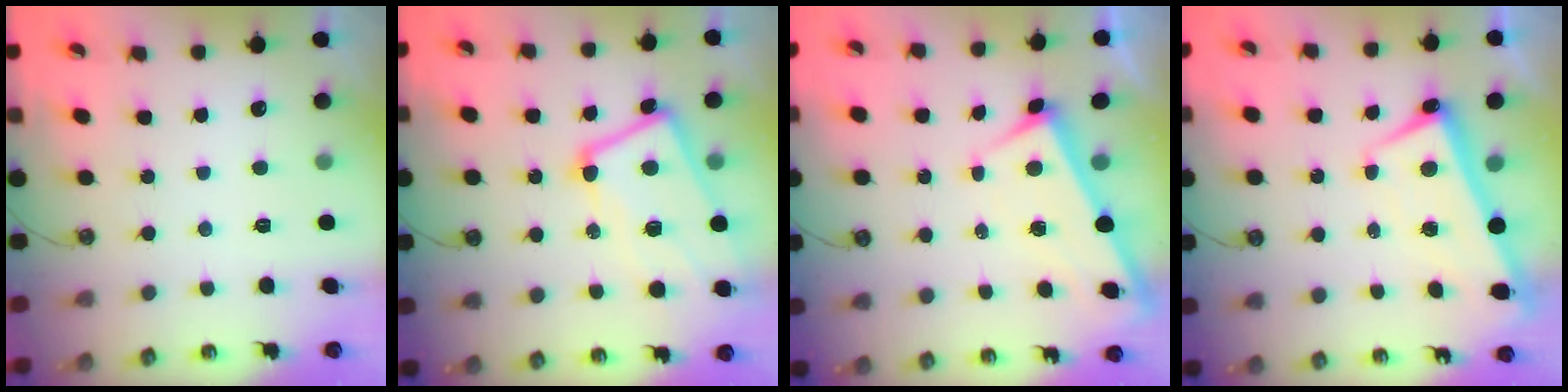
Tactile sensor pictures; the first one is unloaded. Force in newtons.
{"total": 7.1, "press": 7.0, "slide": 1.3}
{"total": 2.4, "press": 2.4, "slide": 0.2}
{"total": 2.7, "press": 2.7, "slide": 0.4}